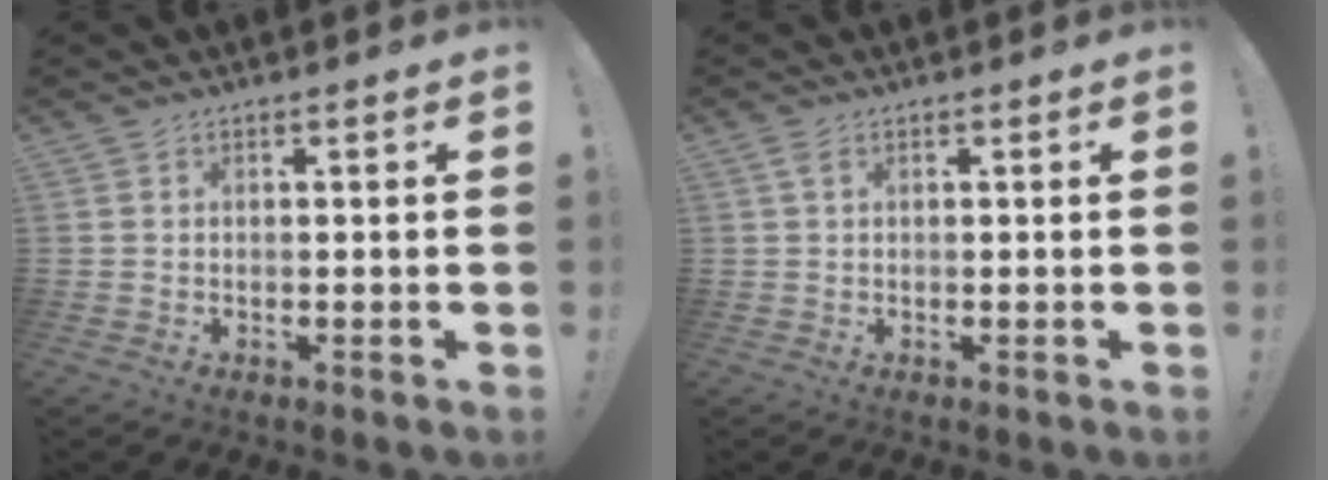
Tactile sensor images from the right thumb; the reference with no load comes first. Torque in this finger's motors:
{"motor_torque": [0.15, -0.26, 0.01, 0.24, 0.04]}